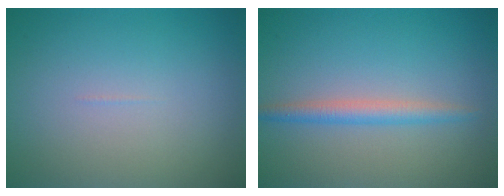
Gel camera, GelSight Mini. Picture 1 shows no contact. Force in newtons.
{"total": 2.2, "press": 2.2, "slide": 0.0}